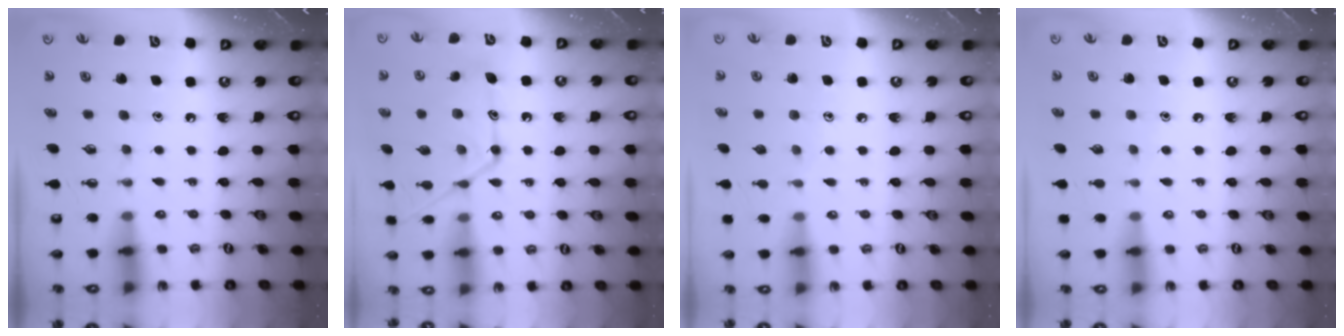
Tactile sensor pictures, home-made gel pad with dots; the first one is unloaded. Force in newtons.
{"total": 15.4, "press": 15.4, "slide": 1.1}
{"total": 6.2, "press": 6.2, "slide": 0.7}
{"total": 3.8, "press": 3.8, "slide": 0.3}